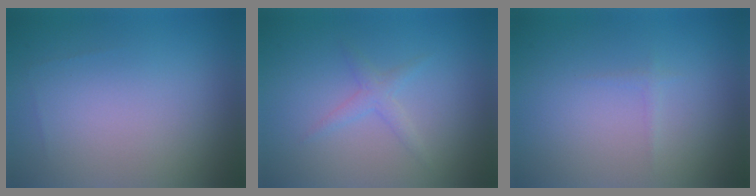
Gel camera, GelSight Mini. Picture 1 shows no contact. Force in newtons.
{"total": 1.4, "press": 1.4, "slide": 0.0}
{"total": 0.6, "press": 0.6, "slide": 0.0}